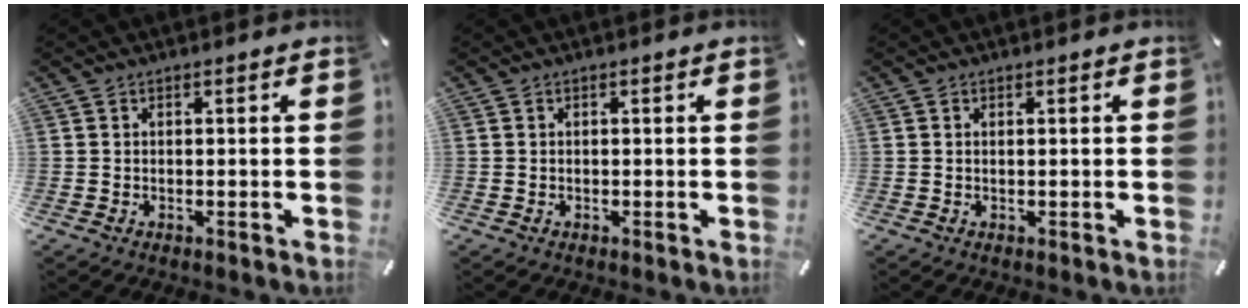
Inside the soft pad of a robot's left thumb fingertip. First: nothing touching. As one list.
[{"total": 0.0}, {"total": 0.5, "force": [0.2, 0.1, 0.5], "torque": [-0.010, -0.001, 0.003]}]